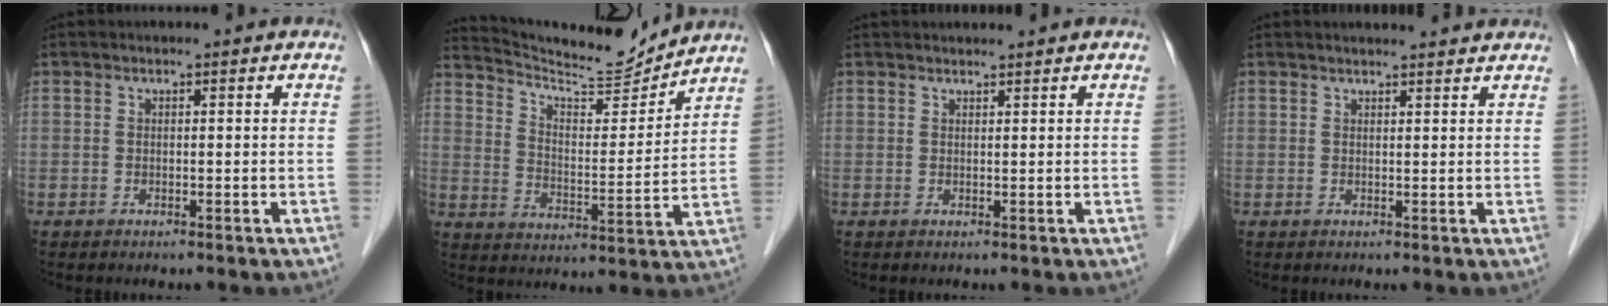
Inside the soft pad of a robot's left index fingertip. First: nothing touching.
{"total": 13.4, "force": [13.1, 0.3, 2.8], "torque": [-0.058, -0.008, 0.213]}
{"total": 2.9, "force": [2.8, 0.1, 0.7], "torque": [-0.006, 0.021, 0.043]}
{"total": 5.6, "force": [5.4, 0.5, 1.3], "torque": [-0.017, 0.018, 0.058]}